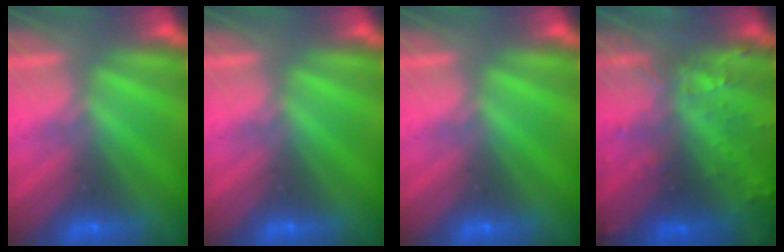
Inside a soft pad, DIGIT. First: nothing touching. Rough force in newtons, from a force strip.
{"total": 0.0}
{"total": 0.0}
{"total": 6.7}